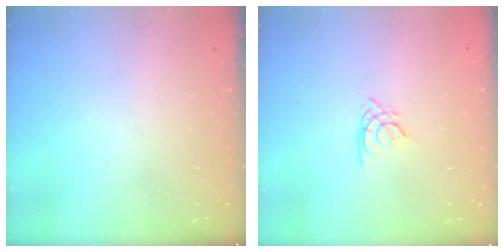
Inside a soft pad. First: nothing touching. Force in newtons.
{"total": 2.1, "press": 2.1, "slide": 0.4}